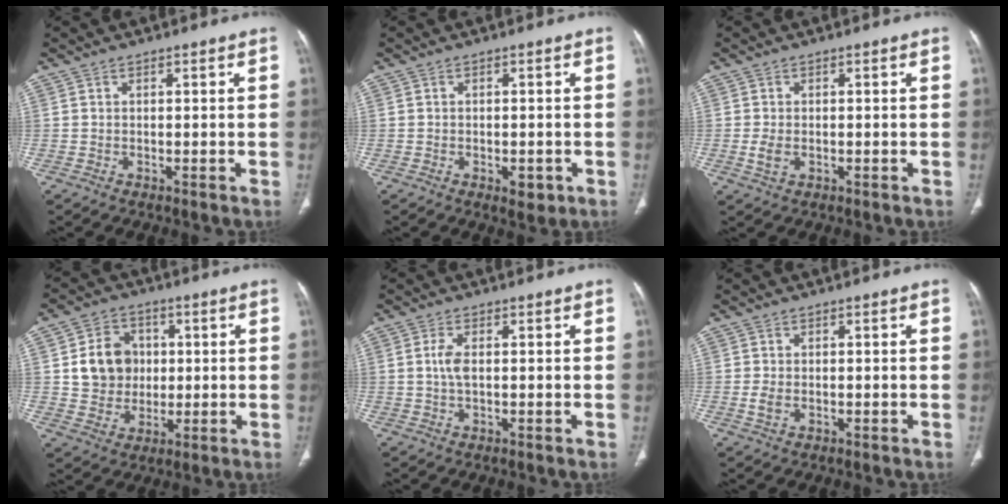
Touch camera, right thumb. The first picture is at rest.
{"total": 3.0, "force": [-1.1, 1.7, 2.2], "torque": [-0.018, 0.001, -0.009]}
{"total": 2.6, "force": [-0.4, 1.7, 1.9], "torque": [-0.045, -0.001, -0.007]}
{"total": 10.3, "force": [1.3, 9.1, 4.7], "torque": [-0.045, 0.003, 0.025]}
{"total": 3.0, "force": [0.2, 1.3, 2.6], "torque": [-0.063, 0.003, 0.003]}
{"total": 2.2, "force": [-0.4, 1.4, 1.6], "torque": [-0.040, 0.001, -0.008]}